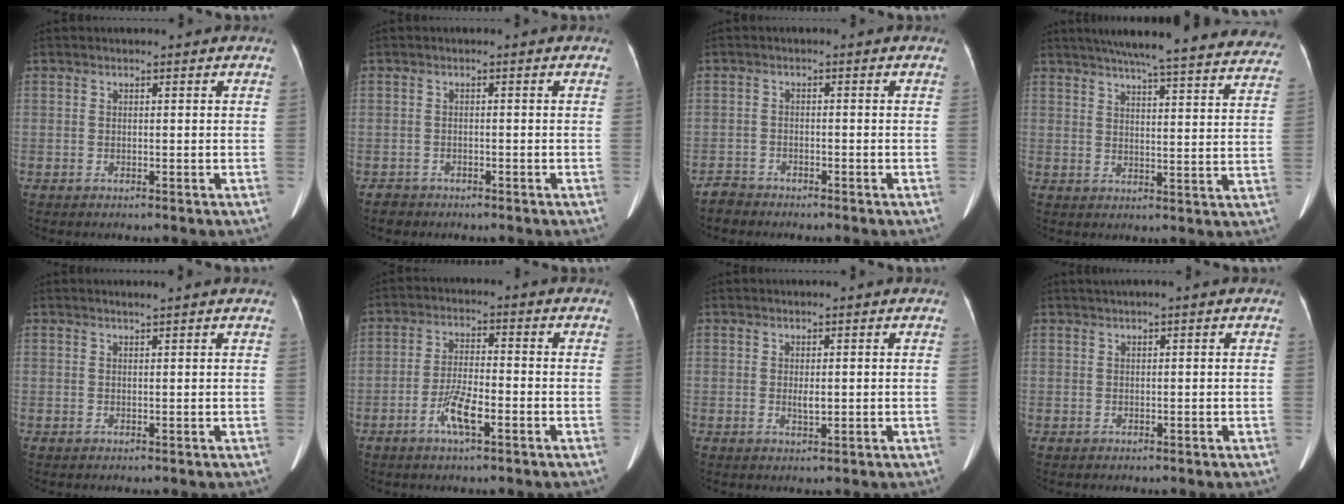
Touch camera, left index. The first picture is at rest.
{"total": 1.4, "force": [-1.2, 0.8, -0.1], "torque": [-0.010, -0.001, -0.020]}
{"total": 2.0, "force": [-1.9, 0.4, -0.3], "torque": [-0.001, -0.007, -0.036]}
{"total": 30.6, "force": [27.5, 2.9, 13.3], "torque": [-0.186, -0.049, 0.321]}
{"total": 1.4, "force": [1.2, -0.4, 0.7], "torque": [-0.011, 0.006, 0.022]}
{"total": 5.7, "force": [-2.9, 1.1, 4.8], "torque": [-0.099, -0.001, -0.057]}
{"total": 2.3, "force": [0.1, 0.7, 2.2], "torque": [-0.040, -0.007, 0.003]}
{"total": 1.7, "force": [1.1, -0.3, 1.2], "torque": [-0.020, 0.017, 0.021]}